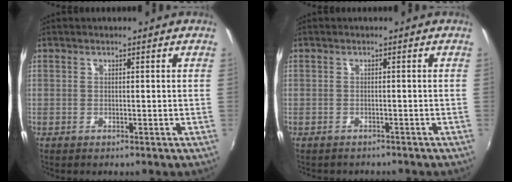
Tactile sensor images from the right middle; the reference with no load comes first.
{"total": 1.6, "force": [-1.3, 1.0, 0.1], "torque": [-0.008, -0.003, -0.020]}